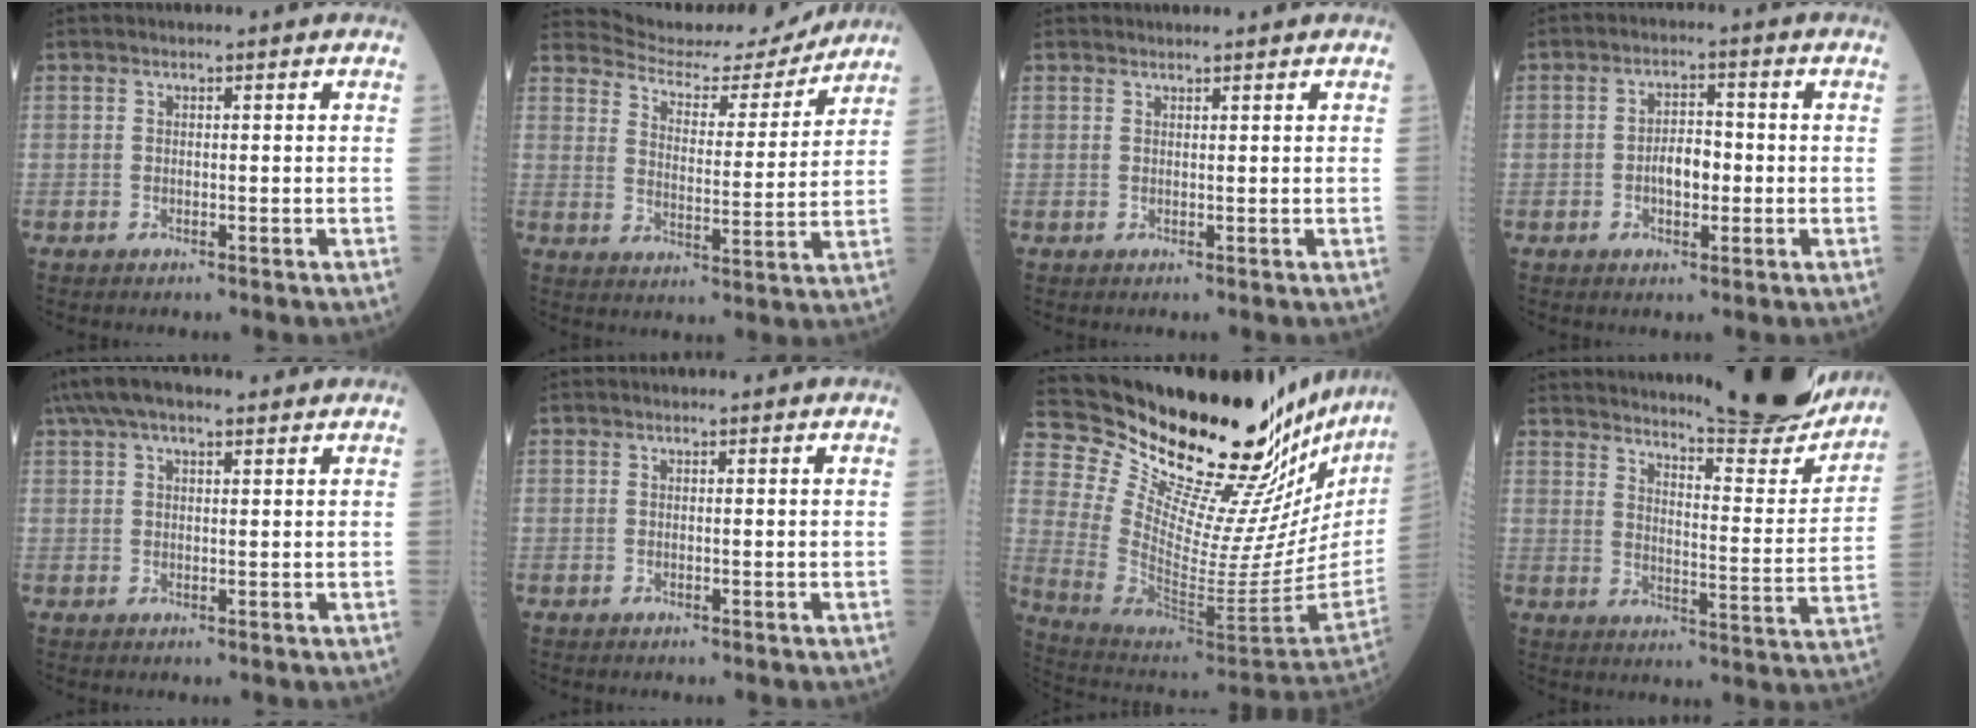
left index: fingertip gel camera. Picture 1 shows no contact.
{"total": 13.5, "force": [13.2, 1.8, 1.7], "torque": [-0.032, -0.012, 0.187]}
{"total": 1.5, "force": [1.5, 0.2, 0.3], "torque": [-0.006, 0.010, 0.022]}
{"total": 4.2, "force": [-1.0, 2.2, 3.5], "torque": [-0.064, 0.006, -0.020]}
{"total": 7.7, "force": [5.5, 2.5, 4.9], "torque": [-0.096, 0.041, 0.095]}
{"total": 0.0}
{"total": 33.9, "force": [30.2, 5.1, 14.6], "torque": [-0.241, -0.148, 0.416]}
{"total": 22.2, "force": [20.4, 1.5, 8.6], "torque": [-0.125, -0.075, 0.260]}